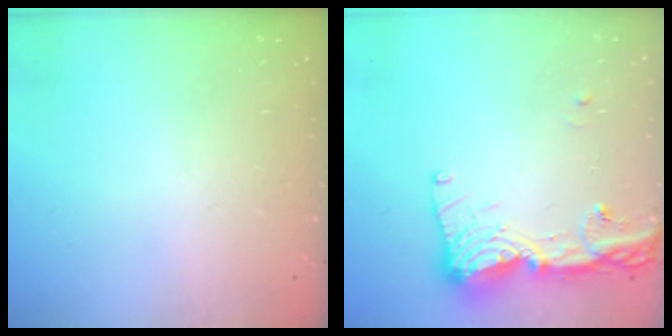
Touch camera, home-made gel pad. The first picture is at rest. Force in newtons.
{"total": 14.5, "press": 14.4, "slide": 1.7}